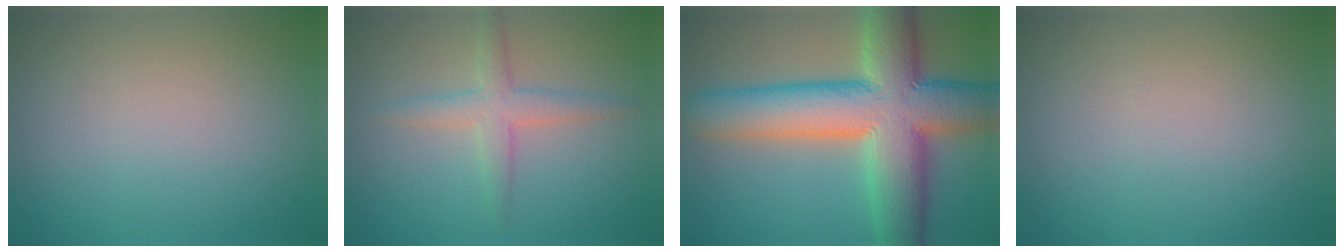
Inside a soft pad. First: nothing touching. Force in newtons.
{"total": 2.9, "press": 2.9, "slide": 0.1}
{"total": 13.5, "press": 13.5, "slide": 0.9}
{"total": 0.0}